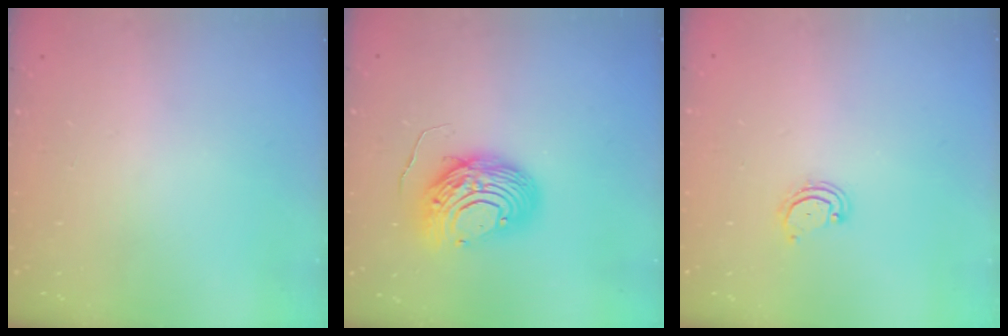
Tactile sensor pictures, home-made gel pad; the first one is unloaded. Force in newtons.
{"total": 11.5, "press": 11.5, "slide": 1.1}
{"total": 2.8, "press": 2.8, "slide": 0.2}